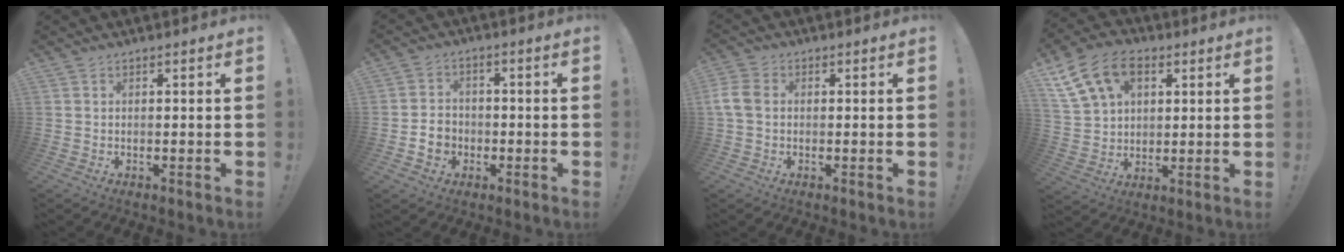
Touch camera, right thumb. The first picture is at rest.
{"total": 6.5, "force": [-2.2, 5.5, 2.6], "torque": [-0.039, 0.012, -0.041]}
{"total": 6.5, "force": [0.1, 4.8, 4.4], "torque": [-0.105, 0.009, 0.004]}
{"total": 15.9, "force": [7.1, 11.0, 8.9], "torque": [-0.155, -0.025, 0.137]}